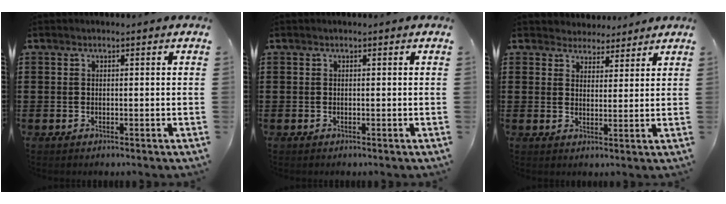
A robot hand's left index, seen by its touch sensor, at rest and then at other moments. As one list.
[{"total": 0.0}, {"total": 3.6, "force": [3.2, 1.6, -0.3], "torque": [-0.012, -0.003, 0.059]}]